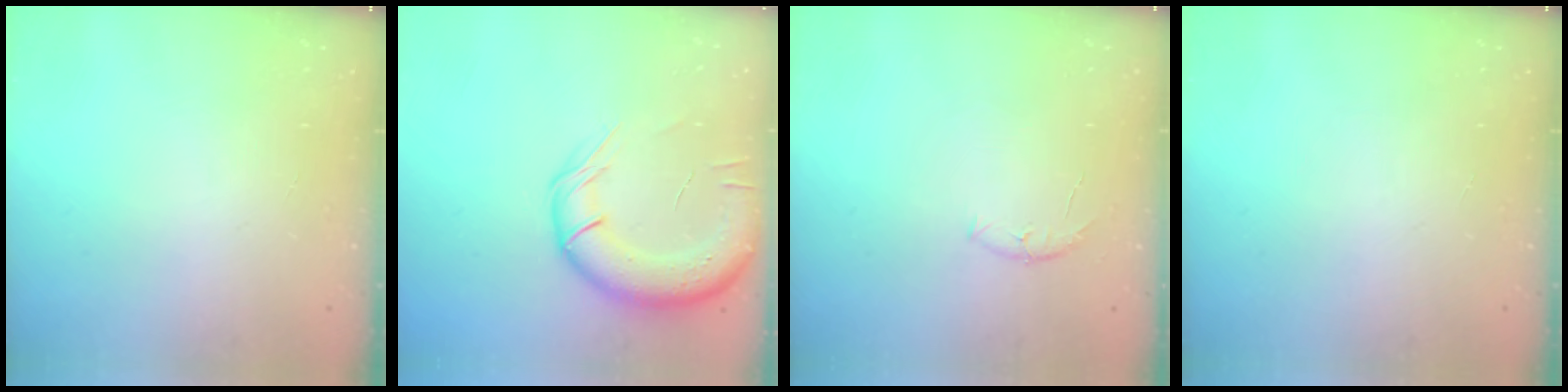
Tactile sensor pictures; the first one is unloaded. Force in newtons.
{"total": 15.4, "press": 14.9, "slide": 4.0}
{"total": 5.6, "press": 5.5, "slide": 1.1}
{"total": 0.0}